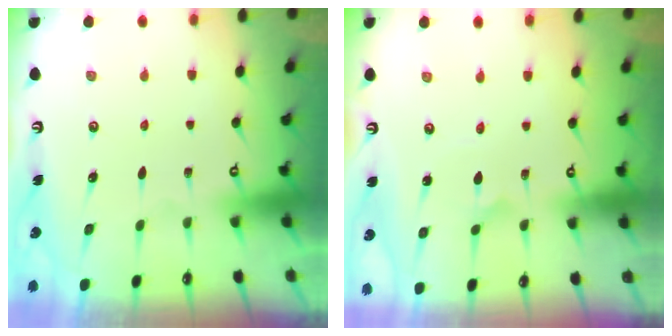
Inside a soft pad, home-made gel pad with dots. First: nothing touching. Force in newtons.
{"total": 2.2, "press": 2.2, "slide": 0.1}